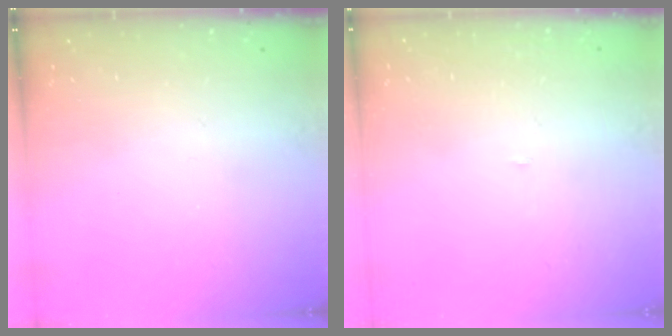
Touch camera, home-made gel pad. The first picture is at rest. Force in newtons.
{"total": 2.1, "press": 2.1, "slide": 0.1}